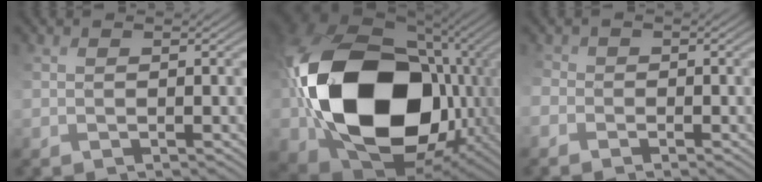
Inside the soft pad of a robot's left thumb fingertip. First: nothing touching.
{"total": 21.7, "force": [-0.1, 16.7, 13.9], "torque": [-0.331, -0.043, 0.036]}
{"total": 2.9, "force": [-1.7, 2.2, 0.8], "torque": [-0.023, -0.002, -0.034]}